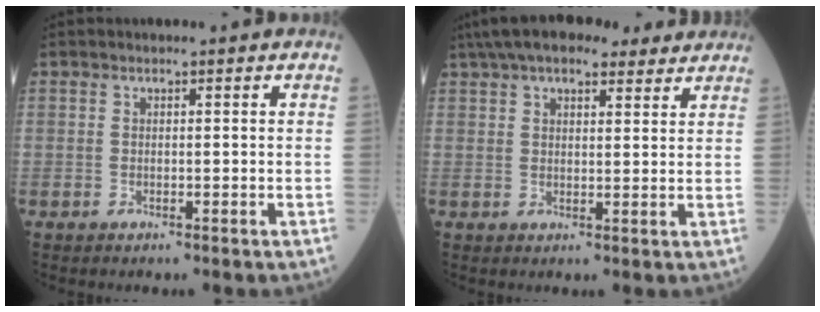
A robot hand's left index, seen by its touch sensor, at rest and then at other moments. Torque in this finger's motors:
{"motor_torque": [0.40, -1.74, -0.15, 0.13]}